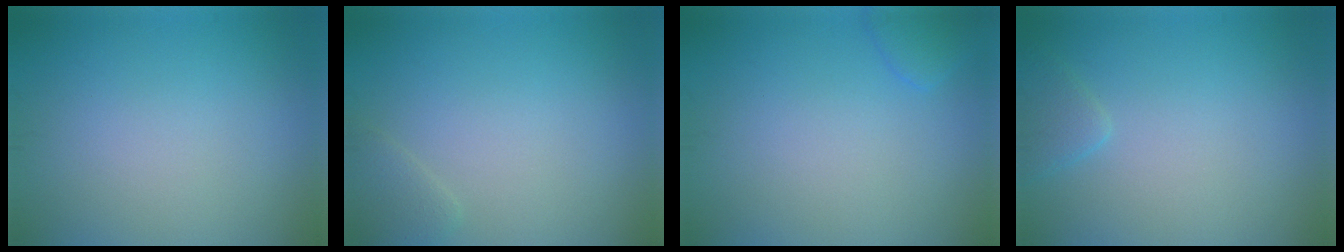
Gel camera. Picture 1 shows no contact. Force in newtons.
{"total": 1.3, "press": 1.3, "slide": 0.2}
{"total": 1.6, "press": 1.6, "slide": 0.1}
{"total": 1.6, "press": 1.6, "slide": 0.1}